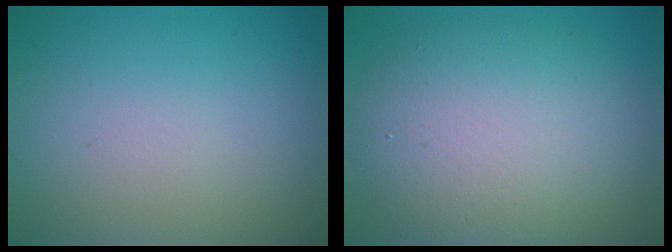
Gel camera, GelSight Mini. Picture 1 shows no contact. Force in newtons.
{"total": 8.8, "press": 8.8, "slide": 0.7}